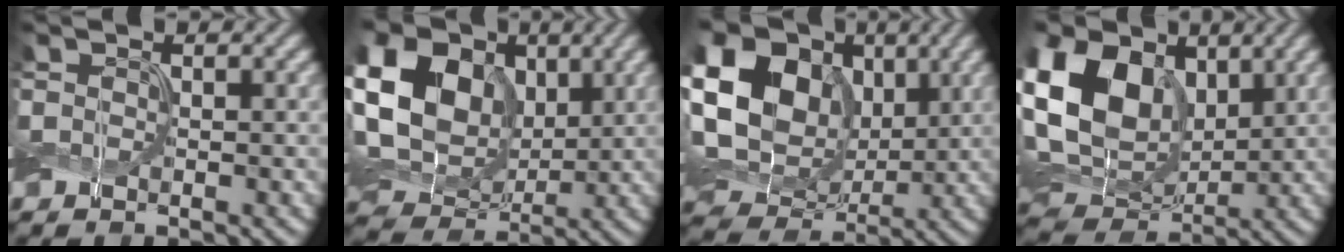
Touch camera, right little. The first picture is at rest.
{"total": 16.5, "force": [3.8, 12.8, 9.7], "torque": [-0.243, 0.042, 0.066]}
{"total": 19.5, "force": [4.5, 15.4, 11.1], "torque": [-0.262, 0.047, 0.069]}
{"total": 14.3, "force": [3.8, 10.3, 9.2], "torque": [-0.205, 0.021, 0.068]}